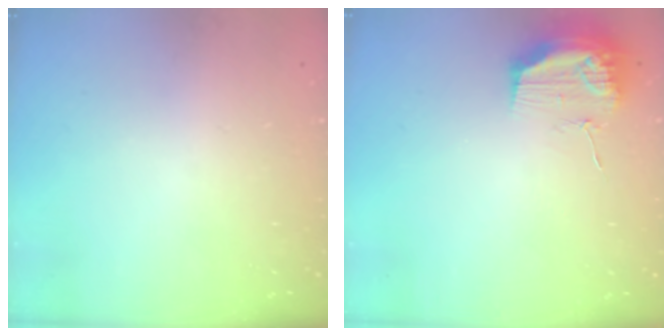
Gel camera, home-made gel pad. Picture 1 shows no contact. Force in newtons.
{"total": 12.3, "press": 12.3, "slide": 1.1}